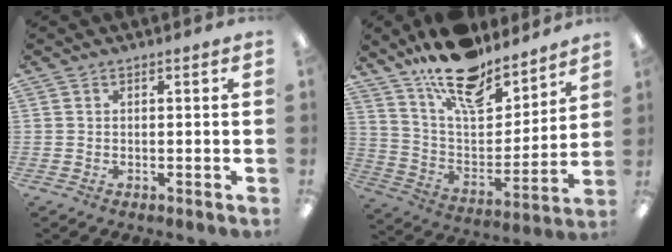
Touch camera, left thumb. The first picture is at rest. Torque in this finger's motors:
{"motor_torque": [0.45, 0.45, 1.41, -1.35, 0.45]}